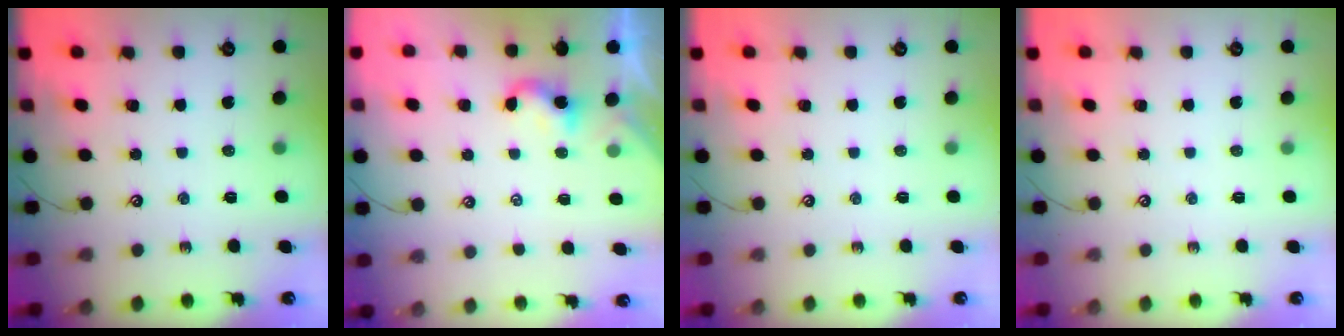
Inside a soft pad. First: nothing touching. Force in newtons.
{"total": 2.9, "press": 2.9, "slide": 0.2}
{"total": 0.0}
{"total": 0.0}